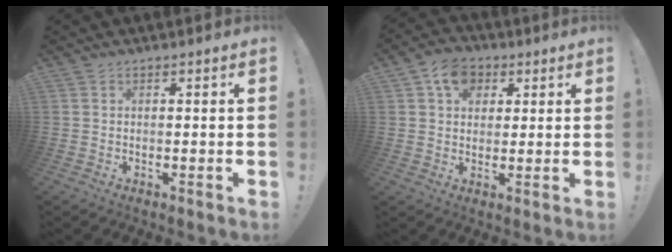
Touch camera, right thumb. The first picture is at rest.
{"total": 9.2, "force": [3.9, 7.2, 4.2], "torque": [-0.062, -0.009, 0.076]}